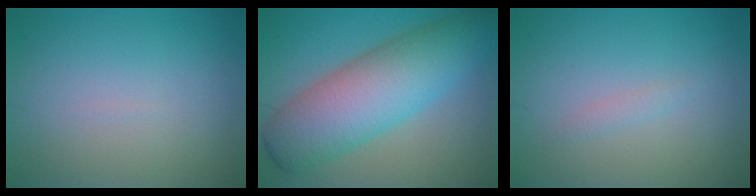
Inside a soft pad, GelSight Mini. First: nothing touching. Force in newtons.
{"total": 10.1, "press": 10.1, "slide": 0.3}
{"total": 0.8, "press": 0.8, "slide": 0.0}